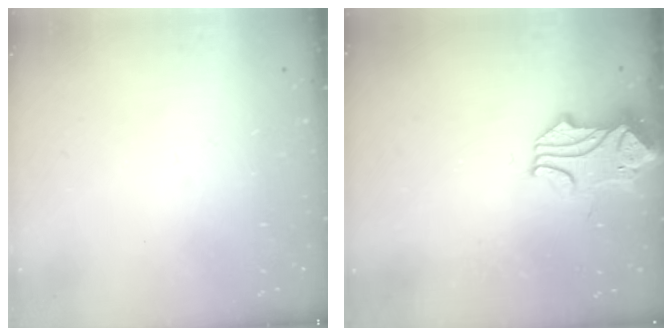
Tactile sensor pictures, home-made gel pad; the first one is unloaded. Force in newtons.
{"total": 1.5, "press": 1.3, "slide": 0.8}